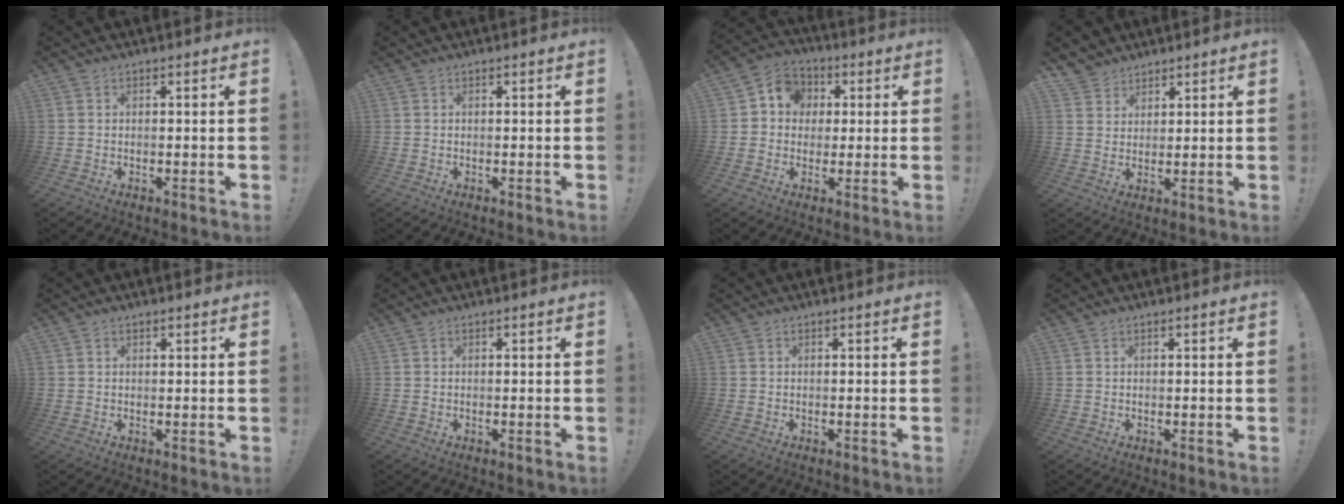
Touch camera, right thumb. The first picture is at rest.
{"total": 0.0}
{"total": 8.0, "force": [0.7, 7.4, 3.0], "torque": [-0.033, 0.004, 0.017]}
{"total": 5.0, "force": [4.0, 3.0, 0.1], "torque": [-0.004, -0.026, 0.079]}
{"total": 0.7, "force": [0.5, 0.5, 0.2], "torque": [-0.002, 0.000, 0.010]}
{"total": 0.0}
{"total": 0.0}
{"total": 0.0}